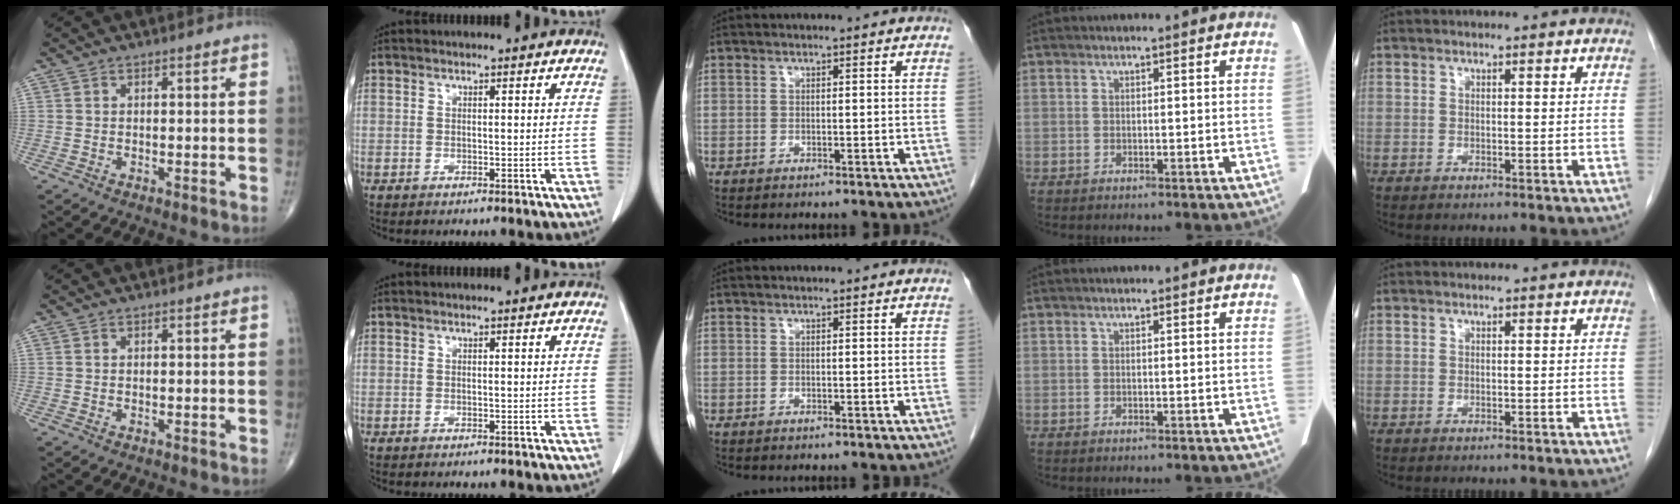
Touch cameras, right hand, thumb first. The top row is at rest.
{}